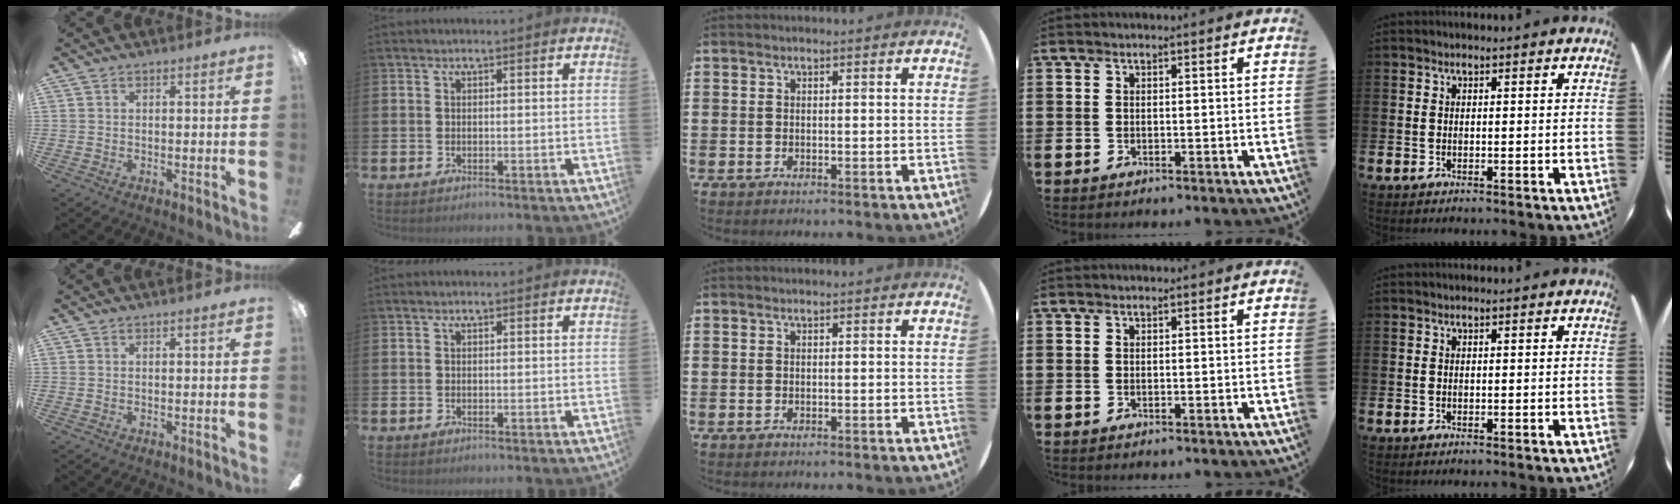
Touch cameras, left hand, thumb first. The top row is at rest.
{}